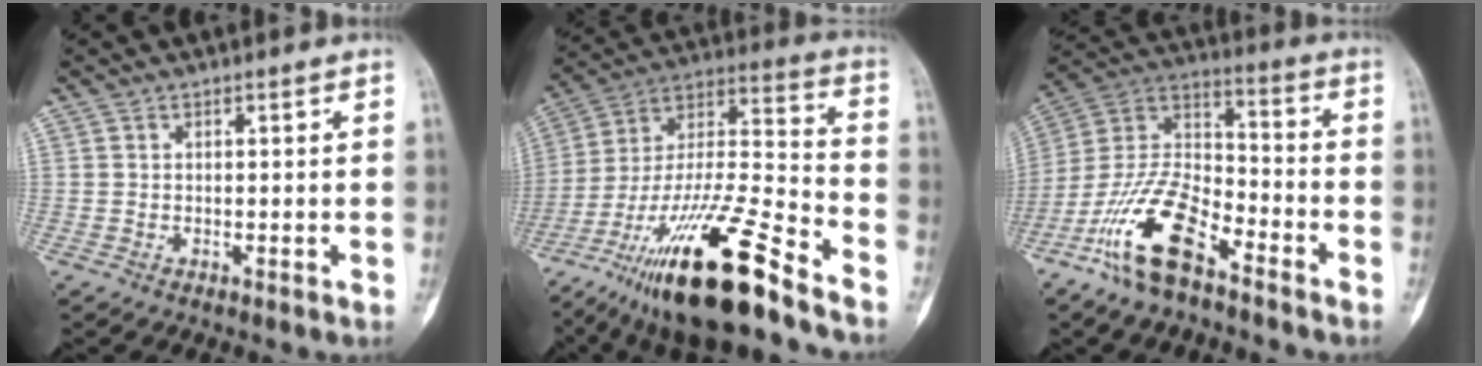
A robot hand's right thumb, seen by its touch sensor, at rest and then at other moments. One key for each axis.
{"total": 25.2, "fx": -16.8, "fy": 4.9, "fz": 18.1, "tx": -0.344, "ty": 0.059, "tz": -0.296}
{"total": 16.0, "fx": -9.8, "fy": 6.5, "fz": 10.9, "tx": -0.208, "ty": 0.065, "tz": -0.194}